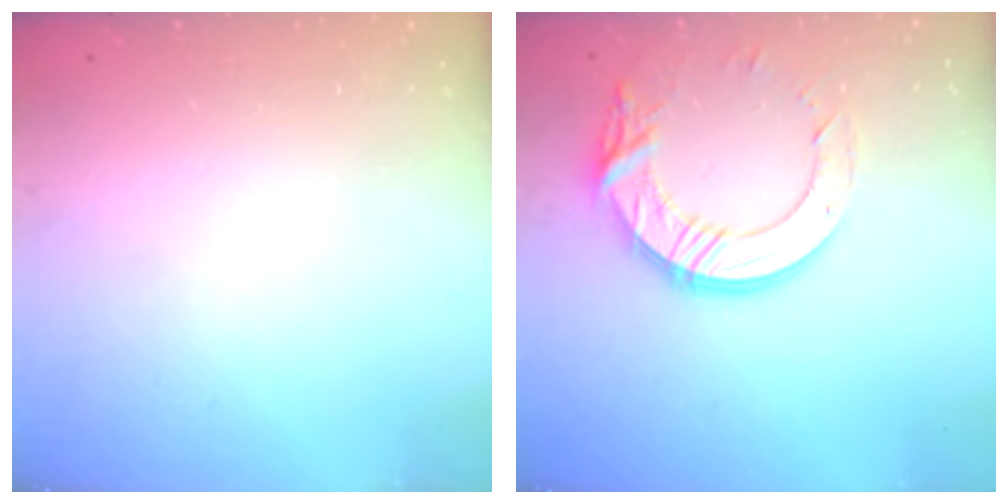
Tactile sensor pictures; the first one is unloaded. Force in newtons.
{"total": 15.2, "press": 15.1, "slide": 1.5}